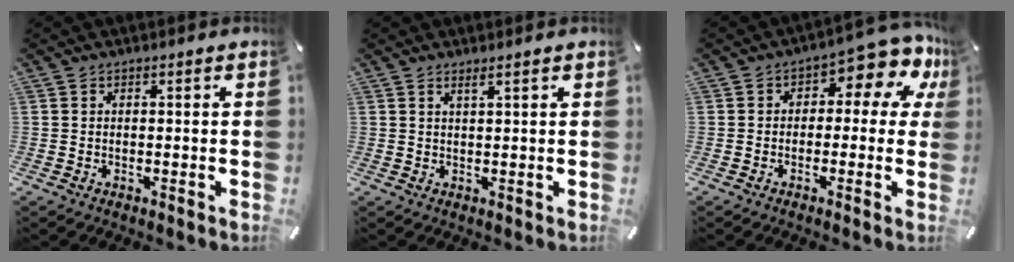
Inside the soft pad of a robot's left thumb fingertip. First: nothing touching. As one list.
[{"total": 1.7, "force": [1.3, 0.0, 1.2], "torque": [-0.025, -0.002, 0.023]}, {"total": 9.0, "force": [3.3, 4.5, 7.0], "torque": [-0.087, -0.029, 0.055]}]